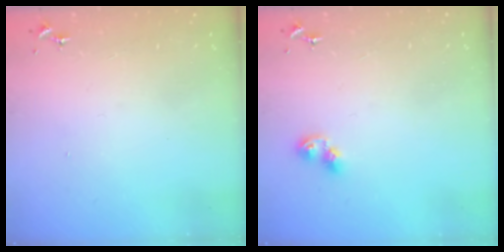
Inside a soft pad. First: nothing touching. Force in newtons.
{"total": 6.3, "press": 6.3, "slide": 0.5}